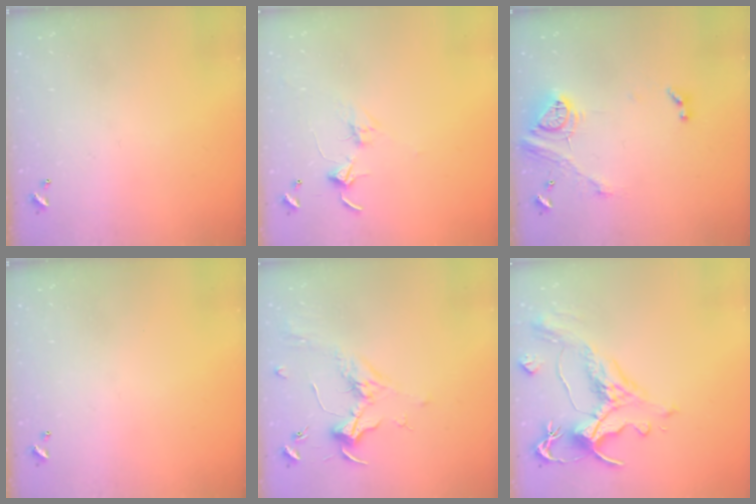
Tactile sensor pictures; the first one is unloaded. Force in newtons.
{"total": 2.8, "press": 2.8, "slide": 0.2}
{"total": 14.9, "press": 14.8, "slide": 1.7}
{"total": 0.0}
{"total": 1.8, "press": 1.7, "slide": 0.7}
{"total": 1.8, "press": 0.9, "slide": 1.5}